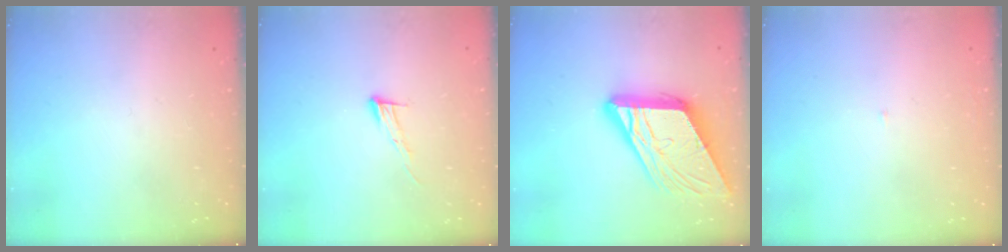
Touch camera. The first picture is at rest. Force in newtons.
{"total": 6.7, "press": 6.7, "slide": 0.4}
{"total": 18.0, "press": 17.8, "slide": 2.4}
{"total": 2.0, "press": 2.0, "slide": 0.2}